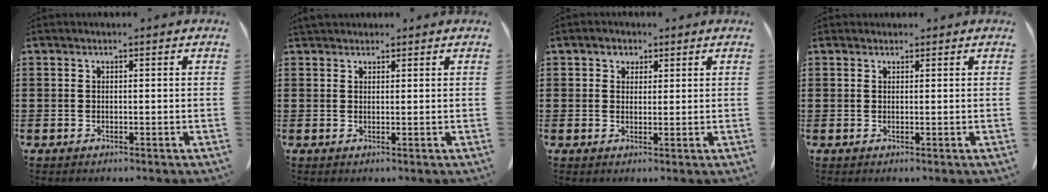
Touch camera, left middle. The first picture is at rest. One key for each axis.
{"total": 1.6, "fx": 1.4, "fy": 0.6, "fz": 0.3, "tx": -0.010, "ty": 0.003, "tz": 0.029}
{"total": 1.8, "fx": 1.1, "fy": 1.3, "fz": 0.4, "tx": -0.013, "ty": 0.006, "tz": 0.021}
{"total": 0.8, "fx": 0.7, "fy": 0.4, "fz": 0.0, "tx": -0.002, "ty": 0.000, "tz": 0.016}